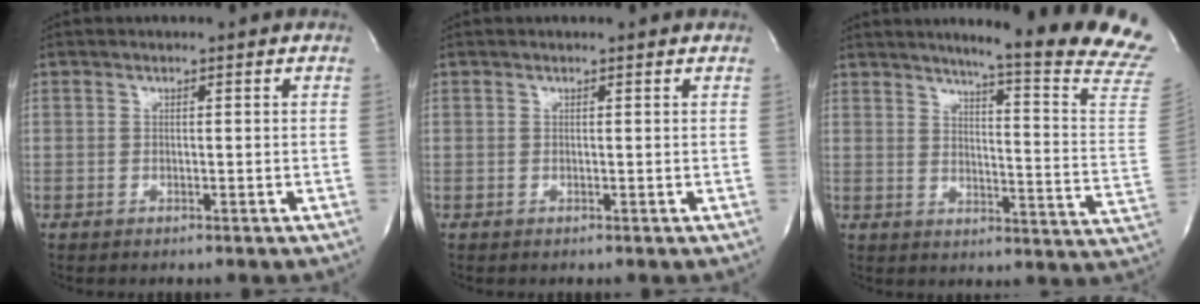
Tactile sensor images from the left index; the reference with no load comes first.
{"total": 0.9, "force": [0.9, 0.1, 0.1], "torque": [-0.009, 0.004, 0.008]}
{"total": 22.2, "force": [19.2, -0.8, 11.1], "torque": [-0.148, -0.114, 0.219]}